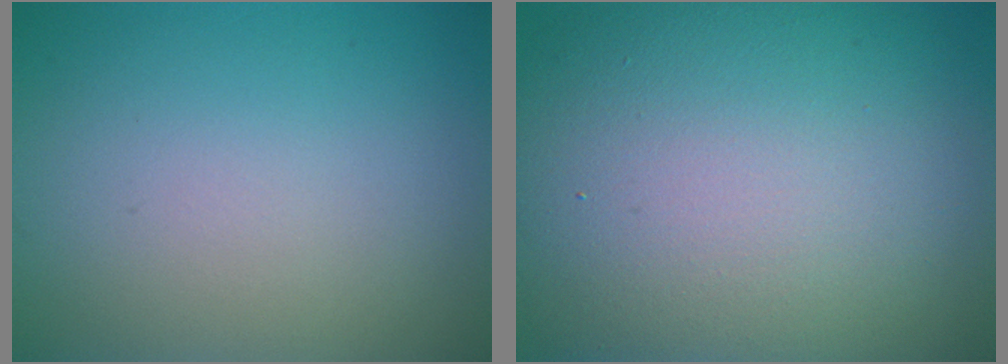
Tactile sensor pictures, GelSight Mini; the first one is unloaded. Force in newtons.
{"total": 17.2, "press": 17.1, "slide": 1.2}